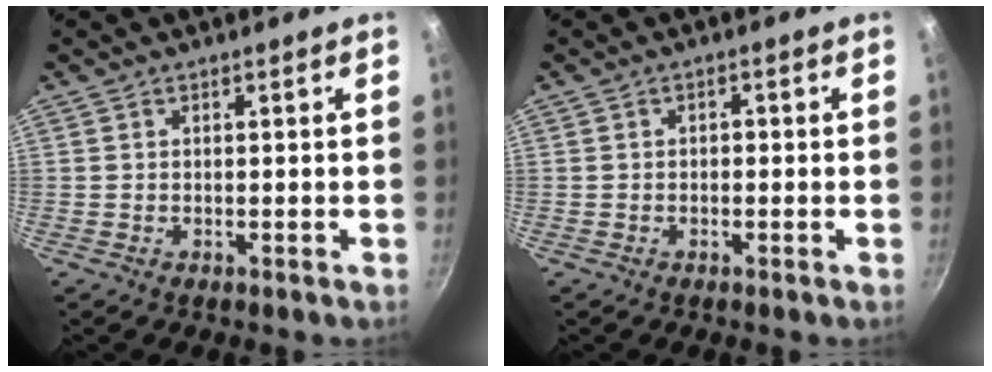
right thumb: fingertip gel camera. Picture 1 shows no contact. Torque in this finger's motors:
{"motor_torque": [-0.43, 0.22, -0.12, -0.04, 0.05]}